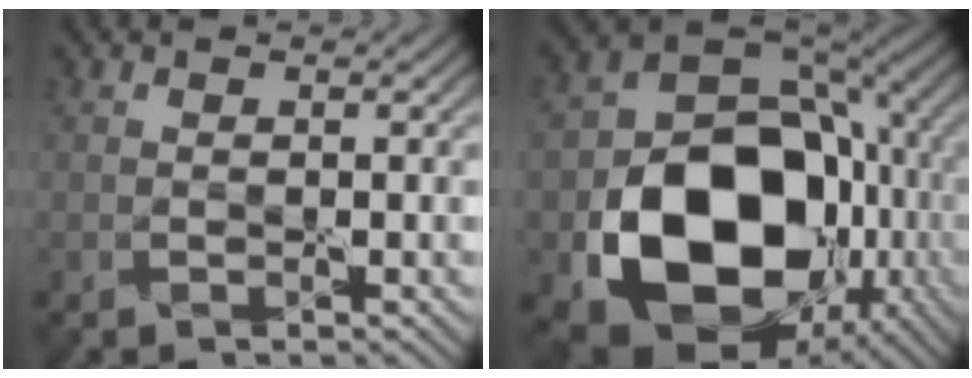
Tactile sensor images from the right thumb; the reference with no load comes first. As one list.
[{"total": 19.7, "force": [-5.2, 14.5, 12.3], "torque": [-0.223, -0.061, -0.068]}]